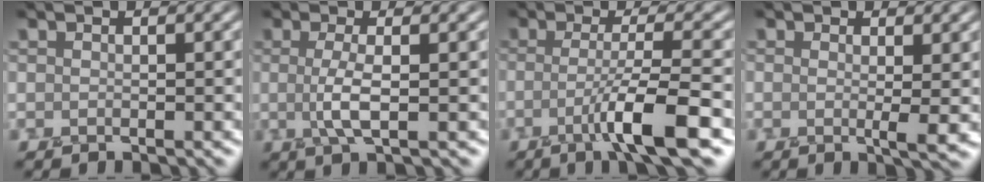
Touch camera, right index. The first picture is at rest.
{"total": 3.0, "force": [-0.1, 0.7, 2.9], "torque": [-0.060, -0.003, -0.004]}
{"total": 5.8, "force": [-2.2, 0.6, 5.3], "torque": [-0.086, -0.001, -0.050]}
{"total": 2.3, "force": [0.2, 0.3, 2.2], "torque": [-0.034, -0.010, 0.003]}